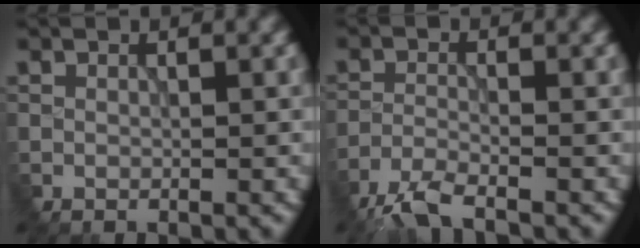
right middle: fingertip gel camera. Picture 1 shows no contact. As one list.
[{"total": 4.0, "force": [-3.7, 0.5, 1.3], "torque": [-0.038, -0.004, -0.080]}]